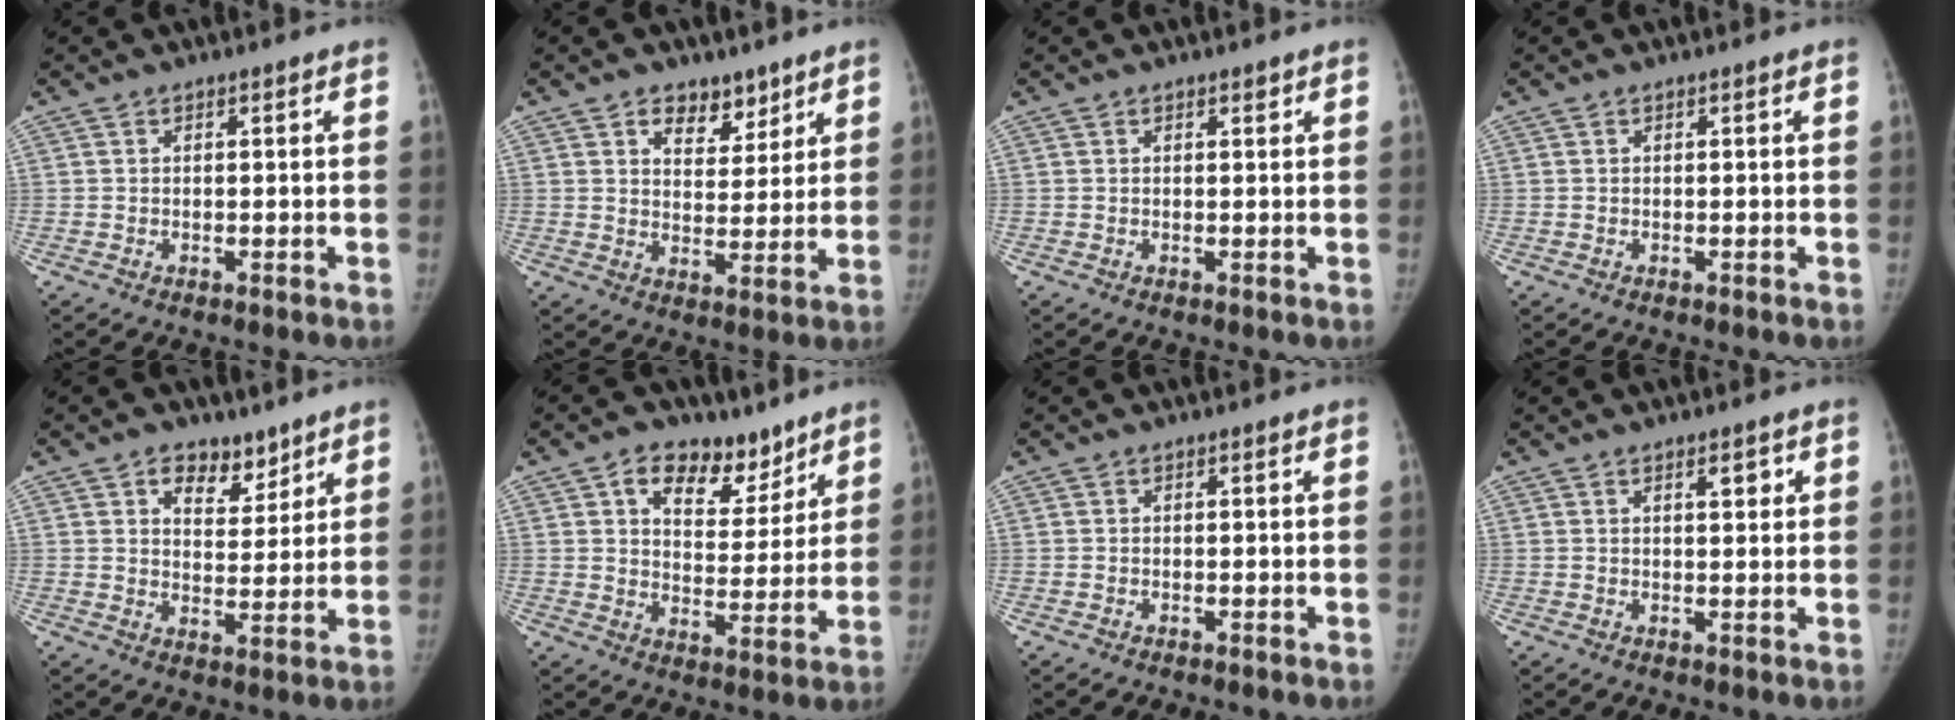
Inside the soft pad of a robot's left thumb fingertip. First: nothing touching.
{"total": 6.8, "force": [4.6, 4.3, 2.7], "torque": [-0.006, -0.029, 0.075]}
{"total": 0.6, "force": [0.5, 0.2, 0.3], "torque": [-0.001, -0.003, 0.007]}
{"total": 0.0}
{"total": 7.3, "force": [4.8, 4.6, 3.0], "torque": [-0.011, -0.028, 0.077]}
{"total": 11.9, "force": [7.4, 7.3, 5.7], "torque": [-0.043, -0.036, 0.117]}
{"total": 0.0}
{"total": 2.4, "force": [1.2, 1.0, 1.8], "torque": [-0.016, -0.004, 0.018]}